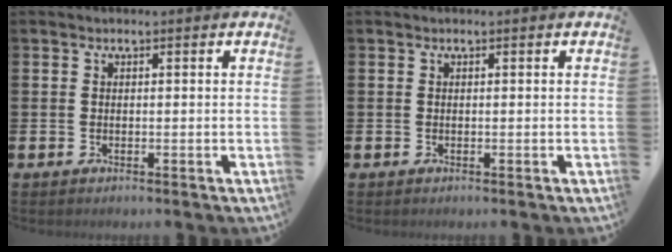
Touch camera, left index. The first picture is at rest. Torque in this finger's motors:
{"motor_torque": [0.00, 0.00, 0.00, 0.01]}